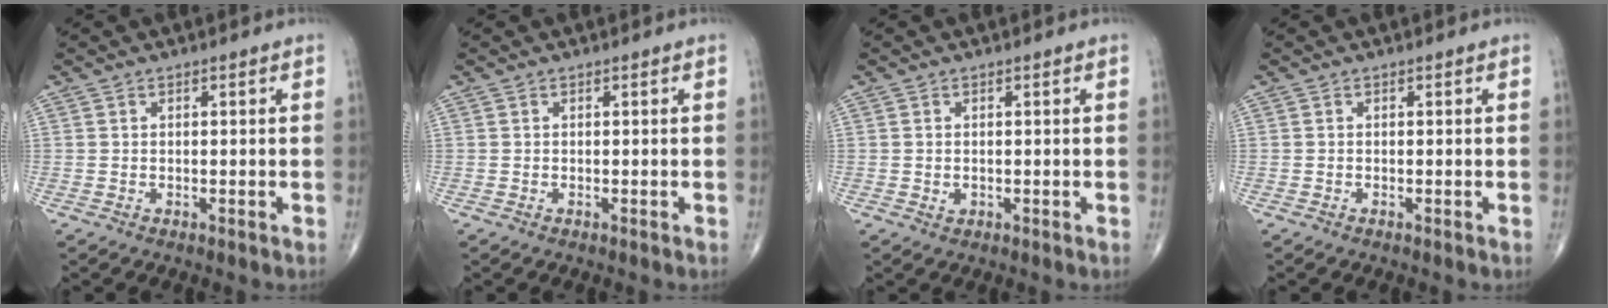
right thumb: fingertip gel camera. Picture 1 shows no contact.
{"total": 0.0}
{"total": 1.0, "force": [-0.1, 0.7, 0.6], "torque": [-0.006, -0.001, 0.000]}
{"total": 0.0}